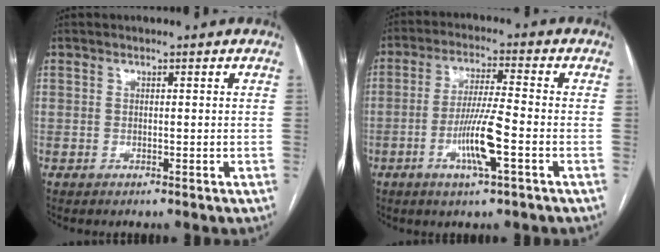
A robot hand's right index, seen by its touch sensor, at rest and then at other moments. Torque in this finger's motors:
{"motor_torque": [0.26, 0.19, 0.30, 0.12]}